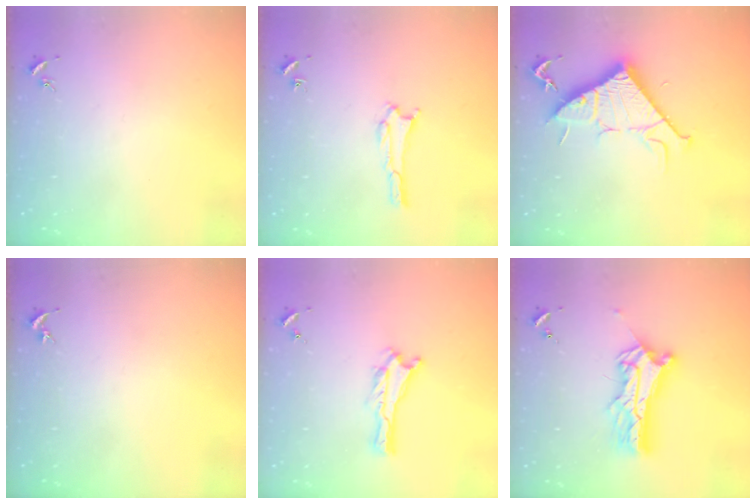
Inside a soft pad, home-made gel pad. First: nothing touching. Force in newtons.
{"total": 1.6, "press": 1.6, "slide": 0.1}
{"total": 11.4, "press": 11.4, "slide": 0.1}
{"total": 0.0}
{"total": 0.0}
{"total": 10.5, "press": 10.5, "slide": 0.8}